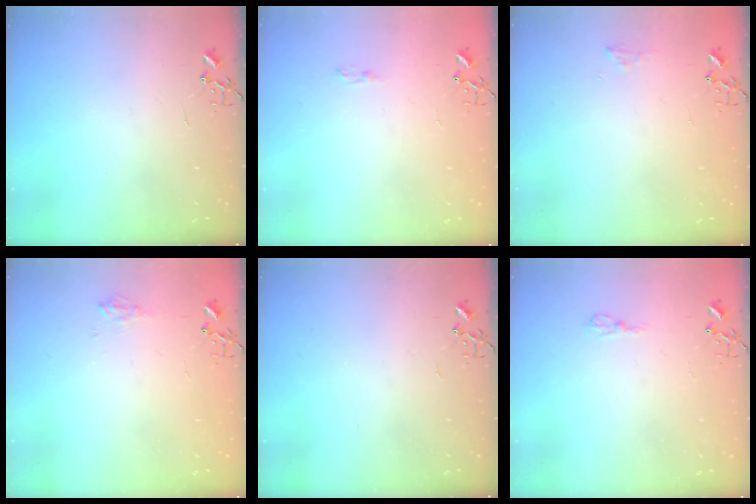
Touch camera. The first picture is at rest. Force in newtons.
{"total": 5.3, "press": 5.3, "slide": 0.6}
{"total": 5.9, "press": 5.8, "slide": 0.9}
{"total": 6.1, "press": 6.1, "slide": 0.1}
{"total": 0.0}
{"total": 6.5, "press": 6.5, "slide": 0.6}